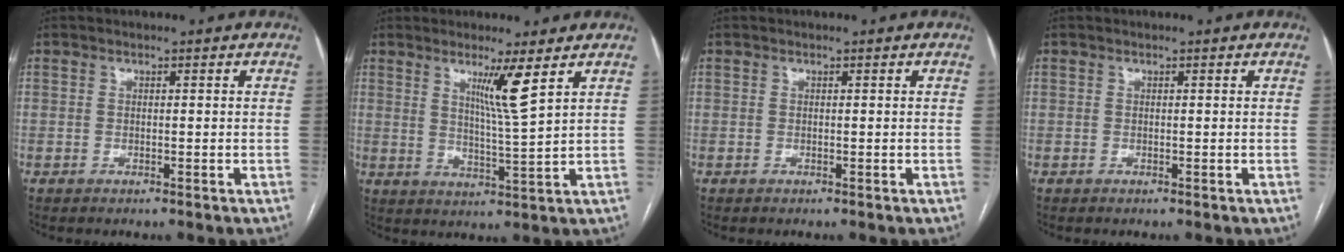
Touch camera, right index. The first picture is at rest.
{"total": 6.1, "force": [3.2, -1.4, 5.0], "torque": [-0.088, -0.019, 0.058]}
{"total": 0.0}
{"total": 0.0}